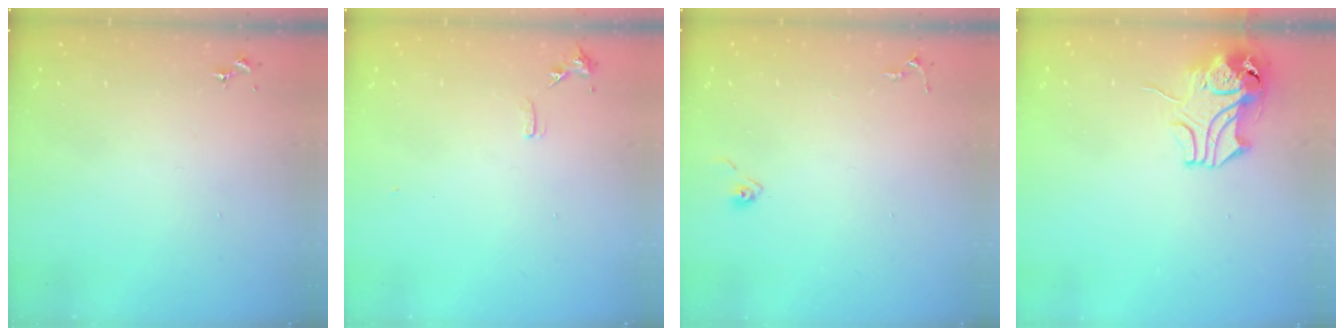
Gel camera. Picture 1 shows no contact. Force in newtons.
{"total": 6.8, "press": 6.7, "slide": 0.9}
{"total": 4.8, "press": 4.8, "slide": 0.4}
{"total": 10.6, "press": 10.5, "slide": 1.8}